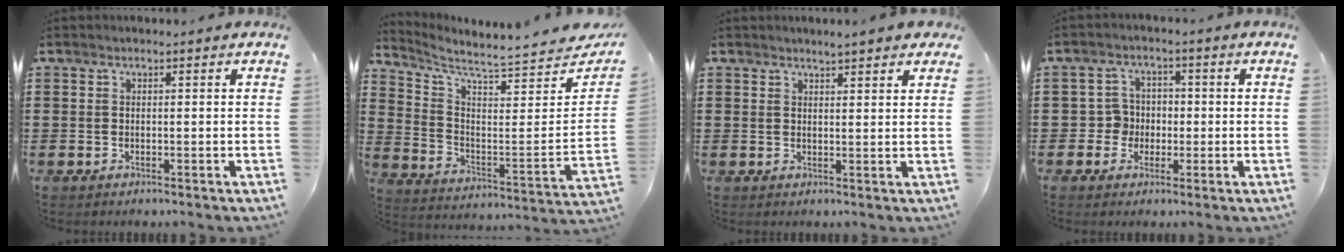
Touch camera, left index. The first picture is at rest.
{"total": 5.4, "force": [5.0, 0.0, 2.1], "torque": [-0.069, -0.061, 0.080]}
{"total": 2.4, "force": [2.3, -0.1, 0.8], "torque": [-0.021, 0.002, 0.043]}
{"total": 4.0, "force": [-0.8, 3.8, 0.9], "torque": [-0.033, 0.009, -0.019]}